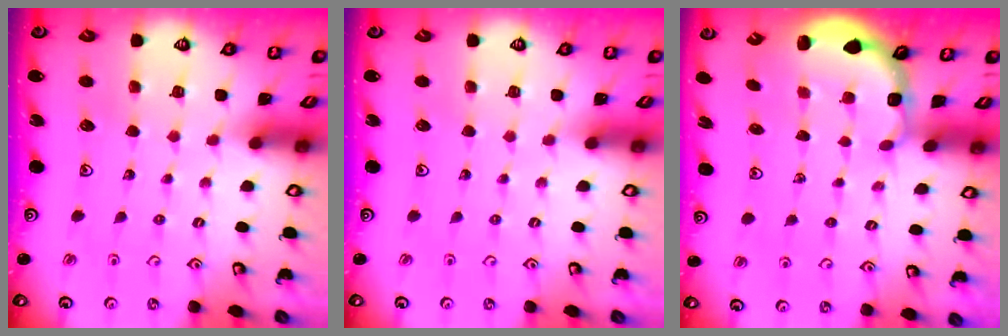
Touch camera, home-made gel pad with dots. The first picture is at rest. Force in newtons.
{"total": 0.0}
{"total": 2.8, "press": 2.4, "slide": 1.4}